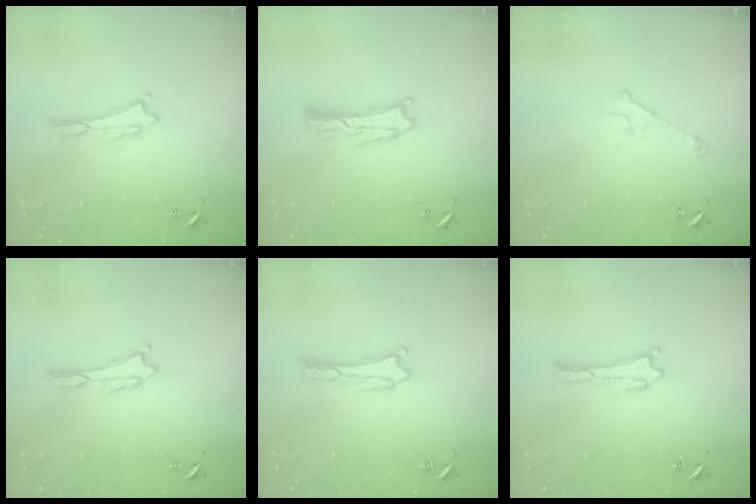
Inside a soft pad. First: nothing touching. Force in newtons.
{"total": 1.6, "press": 1.6, "slide": 0.3}
{"total": 2.9, "press": 2.9, "slide": 0.3}
{"total": 0.0}
{"total": 0.9, "press": 0.9, "slide": 0.0}
{"total": 0.0}